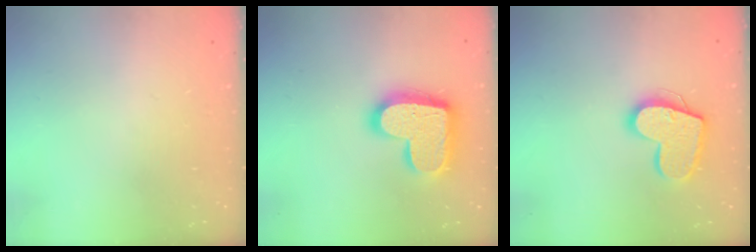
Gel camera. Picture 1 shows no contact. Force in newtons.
{"total": 18.7, "press": 18.6, "slide": 1.1}
{"total": 15.3, "press": 15.3, "slide": 1.1}